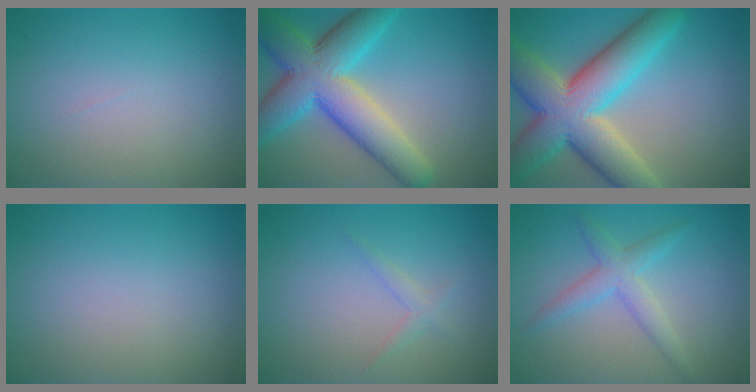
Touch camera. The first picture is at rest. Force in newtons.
{"total": 10.4, "press": 10.4, "slide": 0.1}
{"total": 11.9, "press": 11.8, "slide": 0.5}
{"total": 0.0}
{"total": 1.1, "press": 1.1, "slide": 0.1}
{"total": 2.9, "press": 2.9, "slide": 0.1}